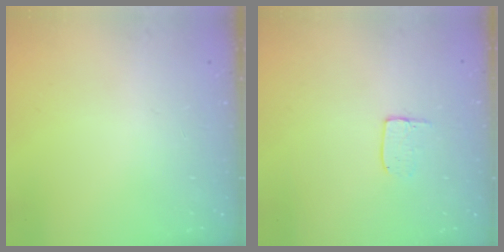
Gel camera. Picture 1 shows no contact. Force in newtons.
{"total": 5.2, "press": 5.2, "slide": 0.4}